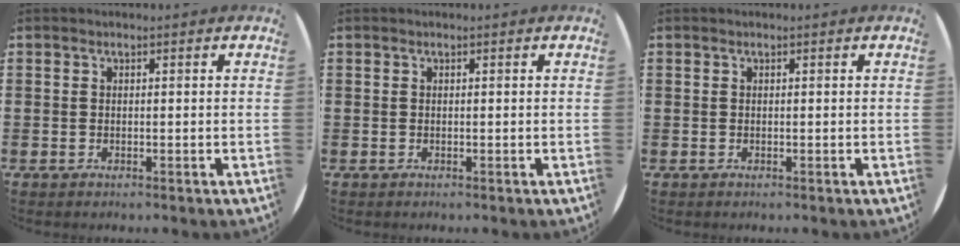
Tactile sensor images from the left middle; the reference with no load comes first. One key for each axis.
{"total": 0.0}
{"total": 0.0}